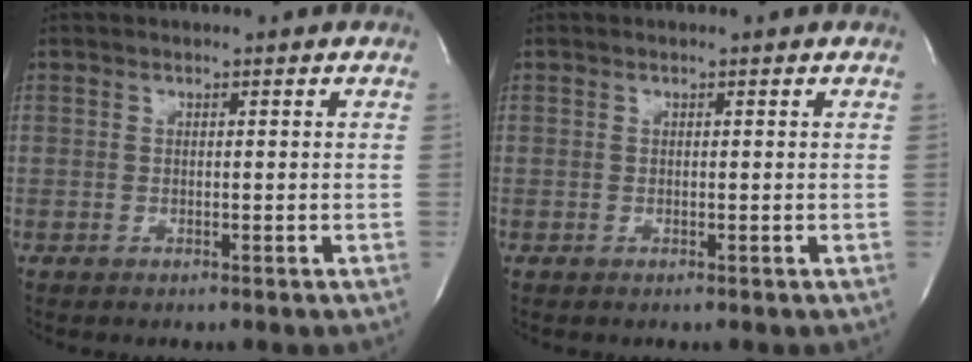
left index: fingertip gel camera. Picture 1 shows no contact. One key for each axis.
{"total": 0.0}